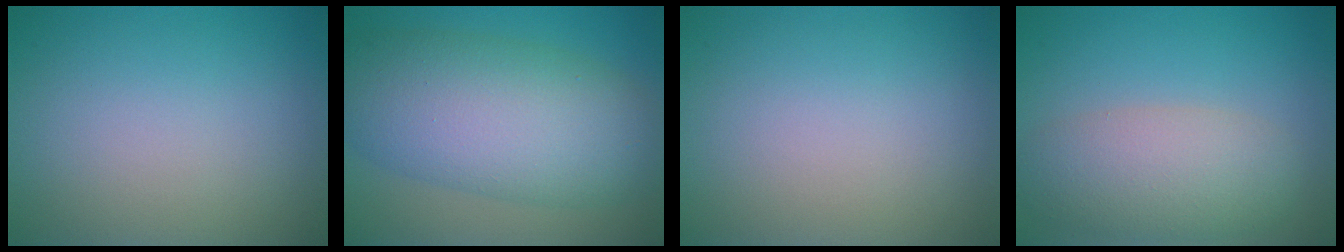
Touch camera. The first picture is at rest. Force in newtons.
{"total": 10.9, "press": 10.9, "slide": 0.1}
{"total": 0.0}
{"total": 5.3, "press": 5.3, "slide": 0.2}